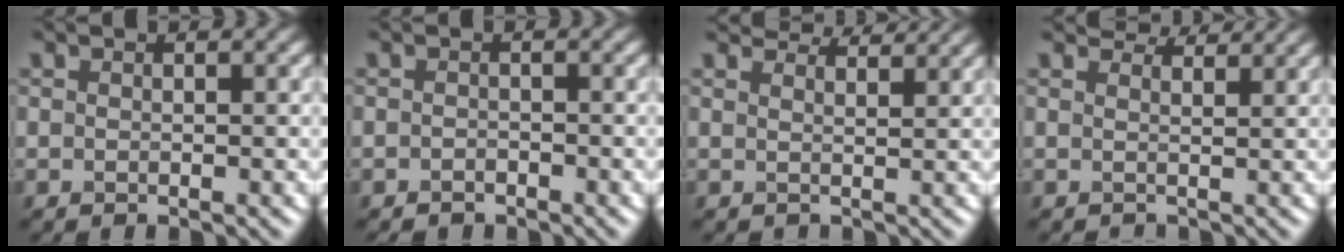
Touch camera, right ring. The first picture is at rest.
{"total": 0.9, "force": [-0.8, 0.4, 0.1], "torque": [0.000, -0.001, -0.013]}
{"total": 4.6, "force": [4.5, 0.6, 1.0], "torque": [-0.035, 0.011, 0.053]}
{"total": 3.8, "force": [3.7, 0.7, 0.7], "torque": [-0.028, 0.005, 0.046]}